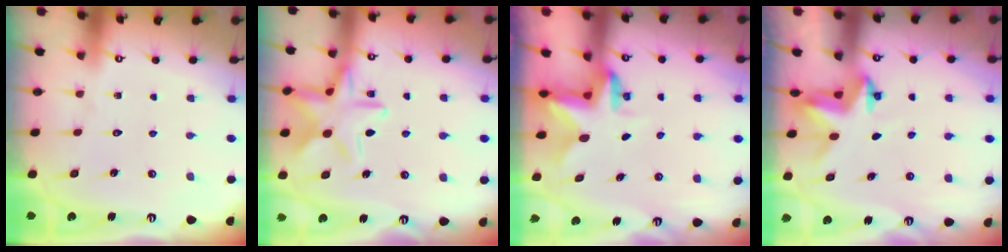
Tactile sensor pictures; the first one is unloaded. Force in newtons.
{"total": 14.9, "press": 14.8, "slide": 1.0}
{"total": 2.4, "press": 2.4, "slide": 0.4}
{"total": 3.1, "press": 3.1, "slide": 0.2}